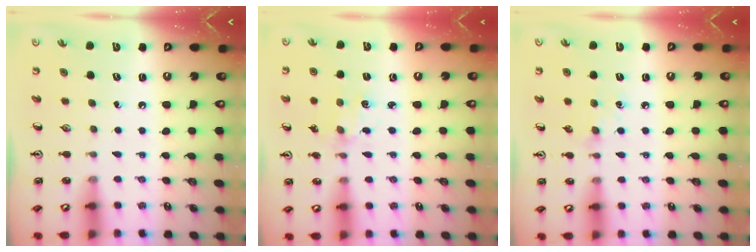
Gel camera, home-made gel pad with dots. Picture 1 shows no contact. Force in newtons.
{"total": 2.1, "press": 2.1, "slide": 0.3}
{"total": 5.2, "press": 5.1, "slide": 0.7}